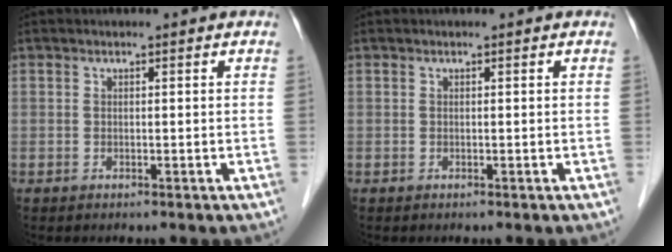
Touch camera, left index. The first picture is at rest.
{"total": 0.0}